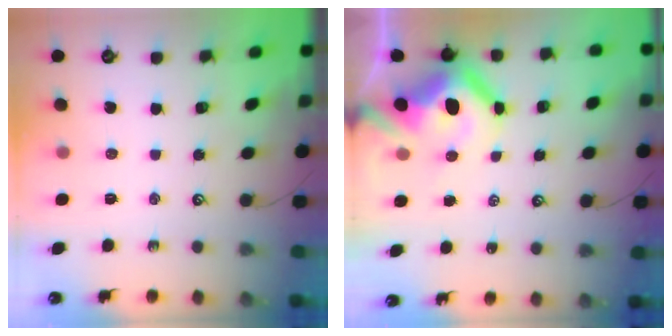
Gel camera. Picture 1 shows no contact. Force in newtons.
{"total": 14.8, "press": 14.6, "slide": 1.9}